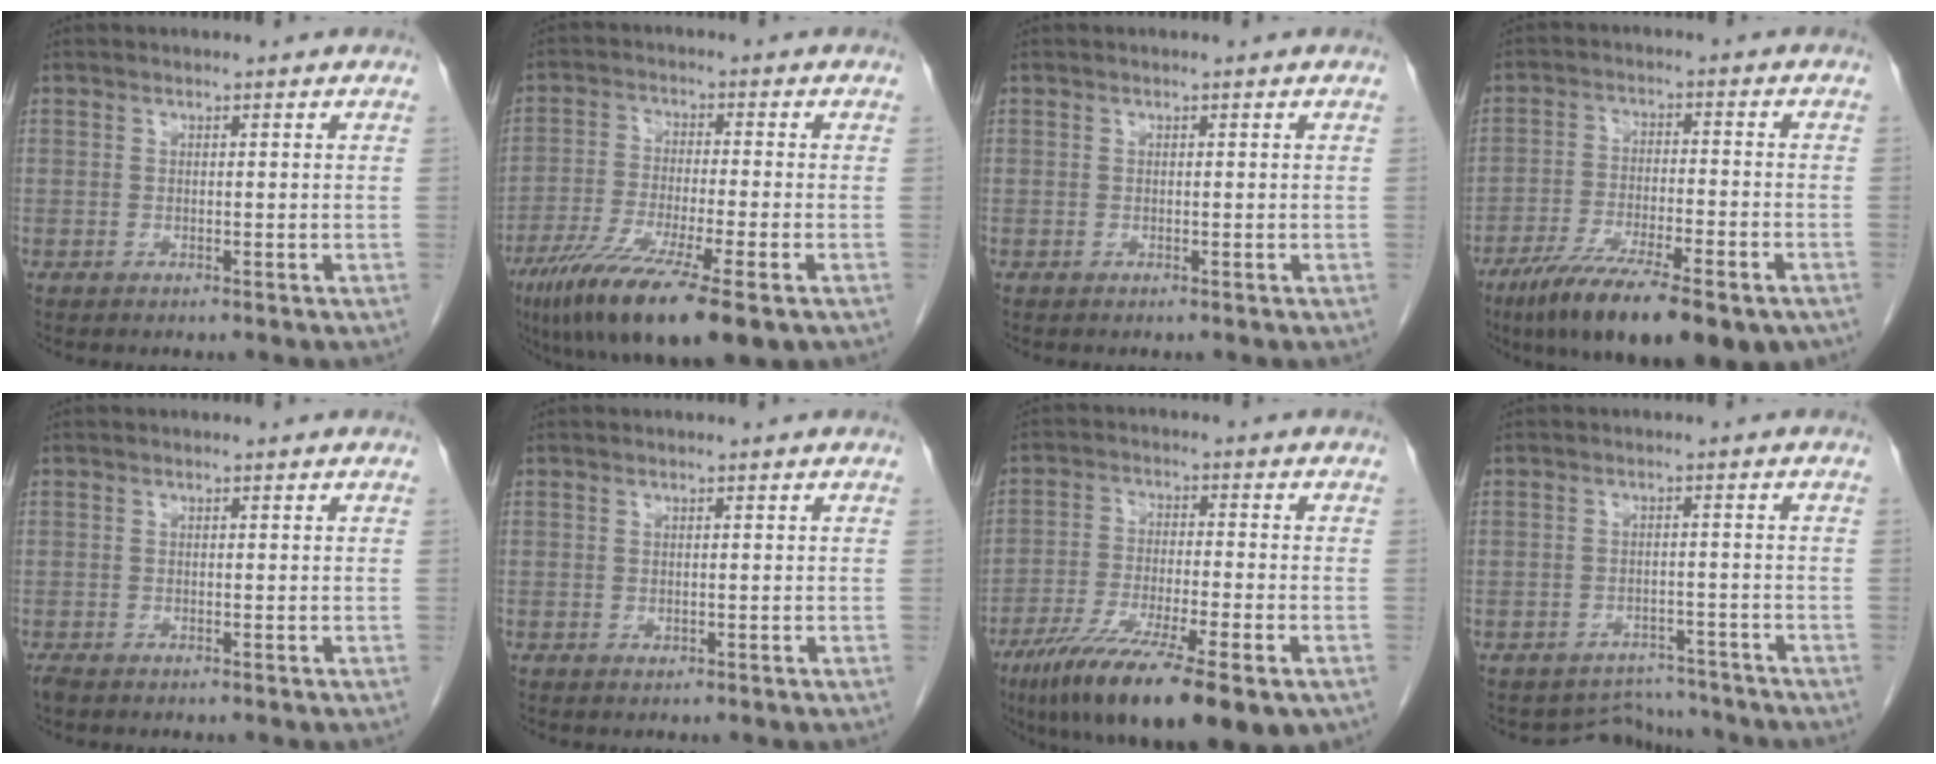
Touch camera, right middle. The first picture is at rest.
{"total": 15.0, "force": [-9.1, 1.6, 11.8], "torque": [-0.200, -0.042, -0.152]}
{"total": 0.0}
{"total": 18.3, "force": [-12.6, 4.0, 12.6], "torque": [-0.176, -0.026, -0.198]}
{"total": 1.1, "force": [-0.9, 0.5, 0.5], "torque": [-0.017, -0.004, -0.014]}
{"total": 0.0}
{"total": 17.8, "force": [-11.2, 3.0, 13.6], "torque": [-0.203, -0.040, -0.181]}
{"total": 4.9, "force": [-4.5, 1.4, -1.3], "torque": [0.016, 0.016, -0.060]}